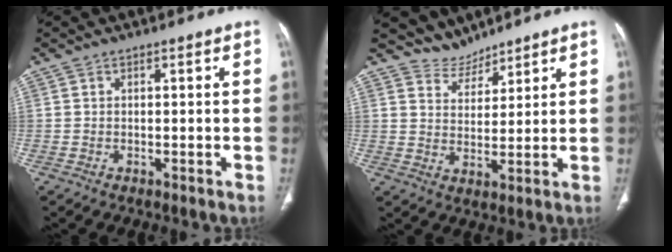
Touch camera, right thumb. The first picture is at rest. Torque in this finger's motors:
{"motor_torque": [-1.95, 1.77, -0.41, 0.66, 0.02]}